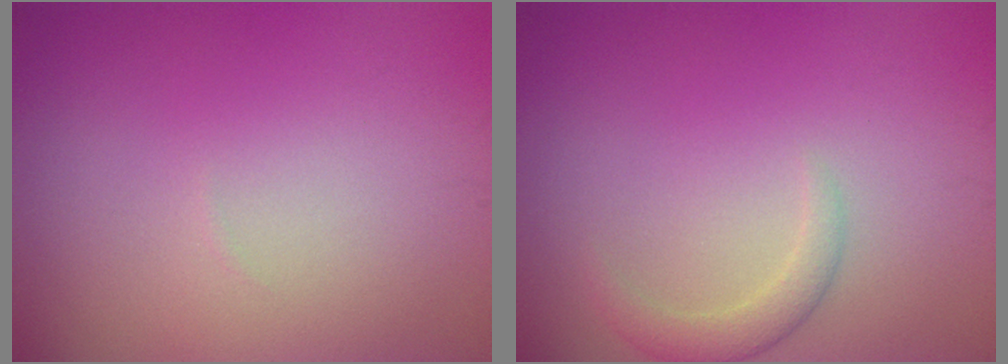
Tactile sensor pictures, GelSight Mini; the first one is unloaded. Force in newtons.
{"total": 1.7, "press": 1.7, "slide": 0.2}